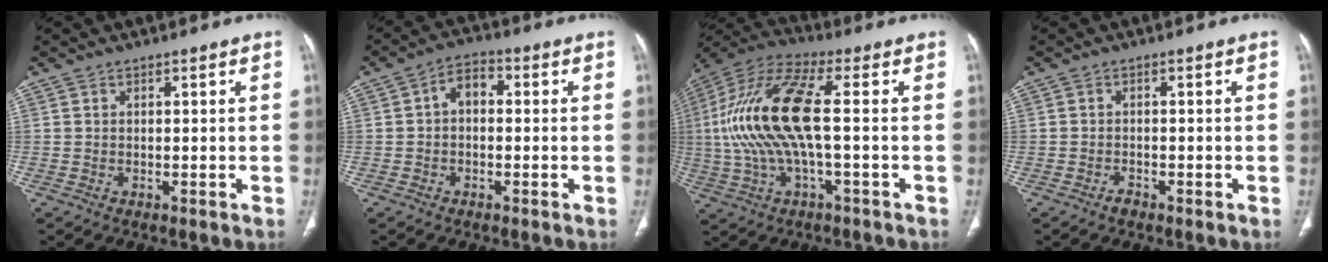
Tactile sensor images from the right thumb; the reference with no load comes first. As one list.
[{"total": 4.9, "force": [0.1, 3.3, 3.6], "torque": [-0.047, 0.018, -0.011]}, {"total": 17.5, "force": [0.1, 5.3, 16.7], "torque": [-0.374, 0.031, -0.001]}, {"total": 1.1, "force": [-1.0, 0.4, 0.3], "torque": [-0.009, 0.003, -0.018]}]